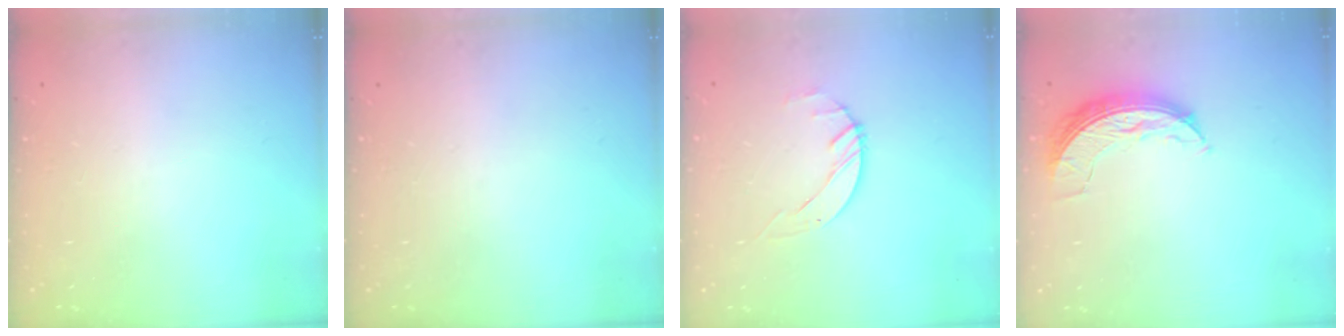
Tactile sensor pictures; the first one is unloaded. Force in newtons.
{"total": 0.0}
{"total": 1.4, "press": 1.4, "slide": 0.2}
{"total": 7.2, "press": 7.2, "slide": 0.4}